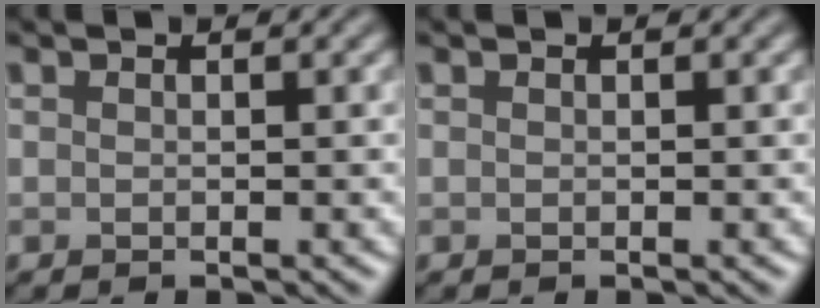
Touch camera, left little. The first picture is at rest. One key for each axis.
{"total": 0.0}